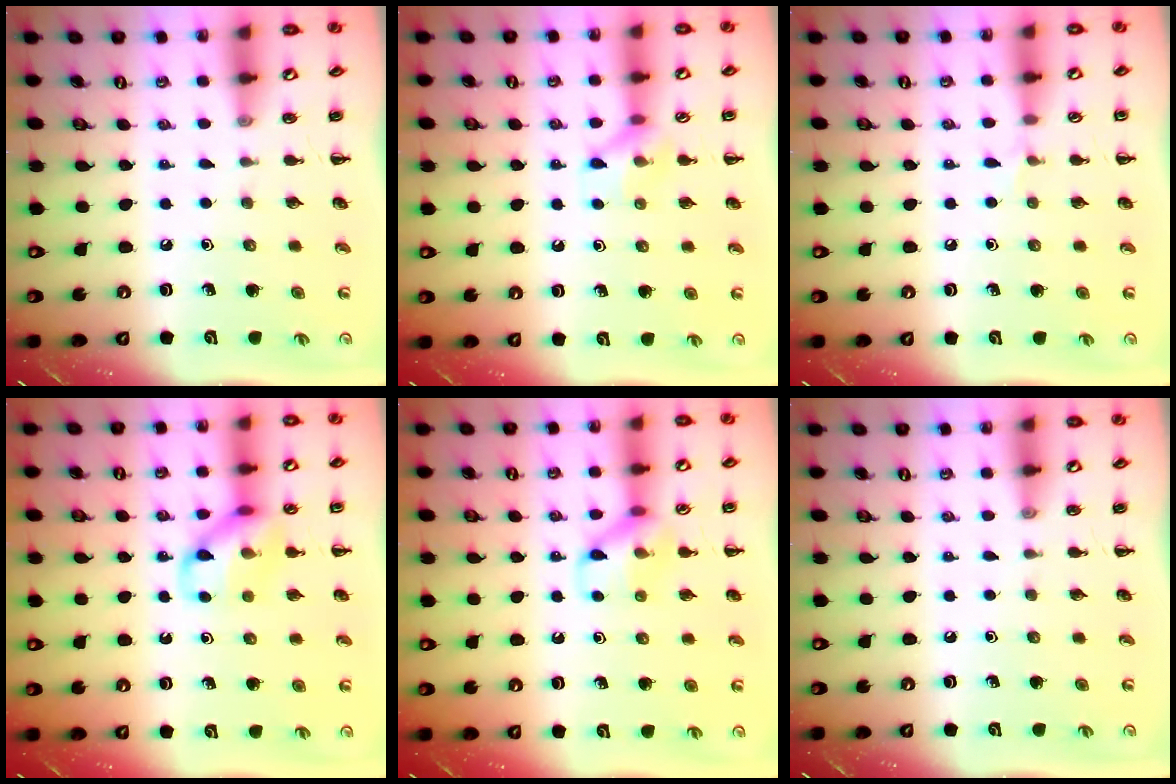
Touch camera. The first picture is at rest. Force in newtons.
{"total": 8.6, "press": 8.5, "slide": 1.3}
{"total": 4.0, "press": 3.7, "slide": 1.3}
{"total": 10.9, "press": 10.8, "slide": 1.5}
{"total": 10.0, "press": 10.0, "slide": 0.6}
{"total": 0.0}